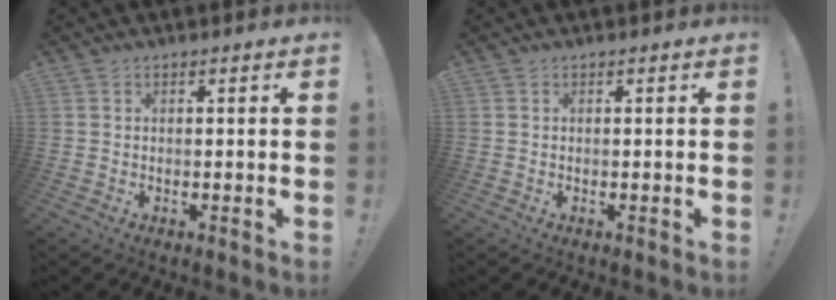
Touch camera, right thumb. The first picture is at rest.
{"total": 0.0}